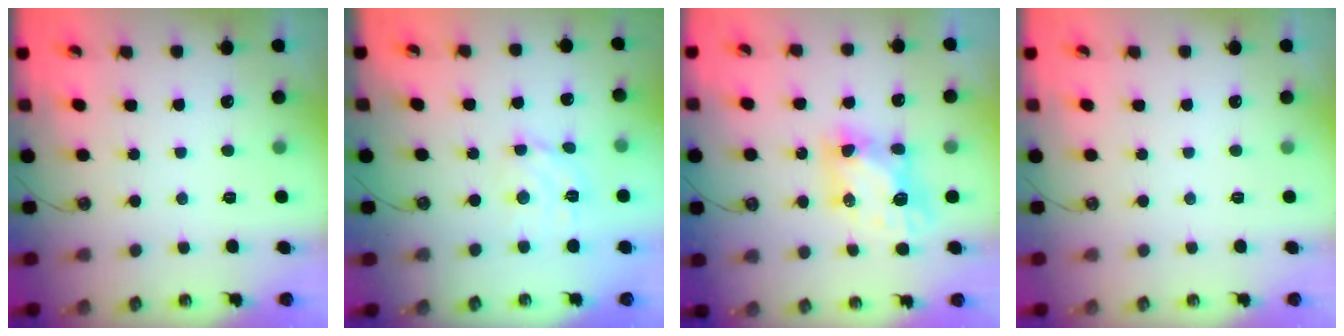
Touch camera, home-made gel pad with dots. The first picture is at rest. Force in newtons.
{"total": 6.6, "press": 6.5, "slide": 0.7}
{"total": 6.8, "press": 6.8, "slide": 0.3}
{"total": 0.0}